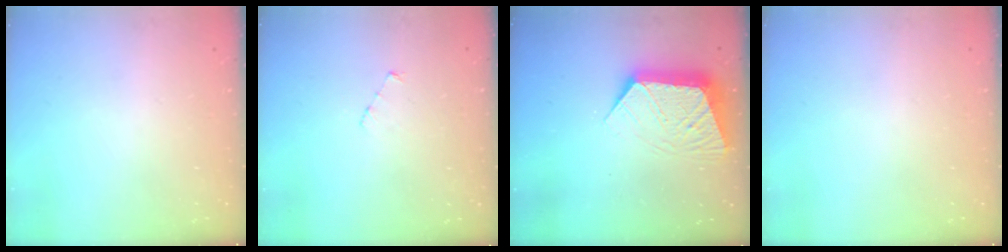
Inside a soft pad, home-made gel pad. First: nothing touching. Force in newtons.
{"total": 3.5, "press": 3.5, "slide": 0.3}
{"total": 11.2, "press": 11.1, "slide": 0.8}
{"total": 0.0}